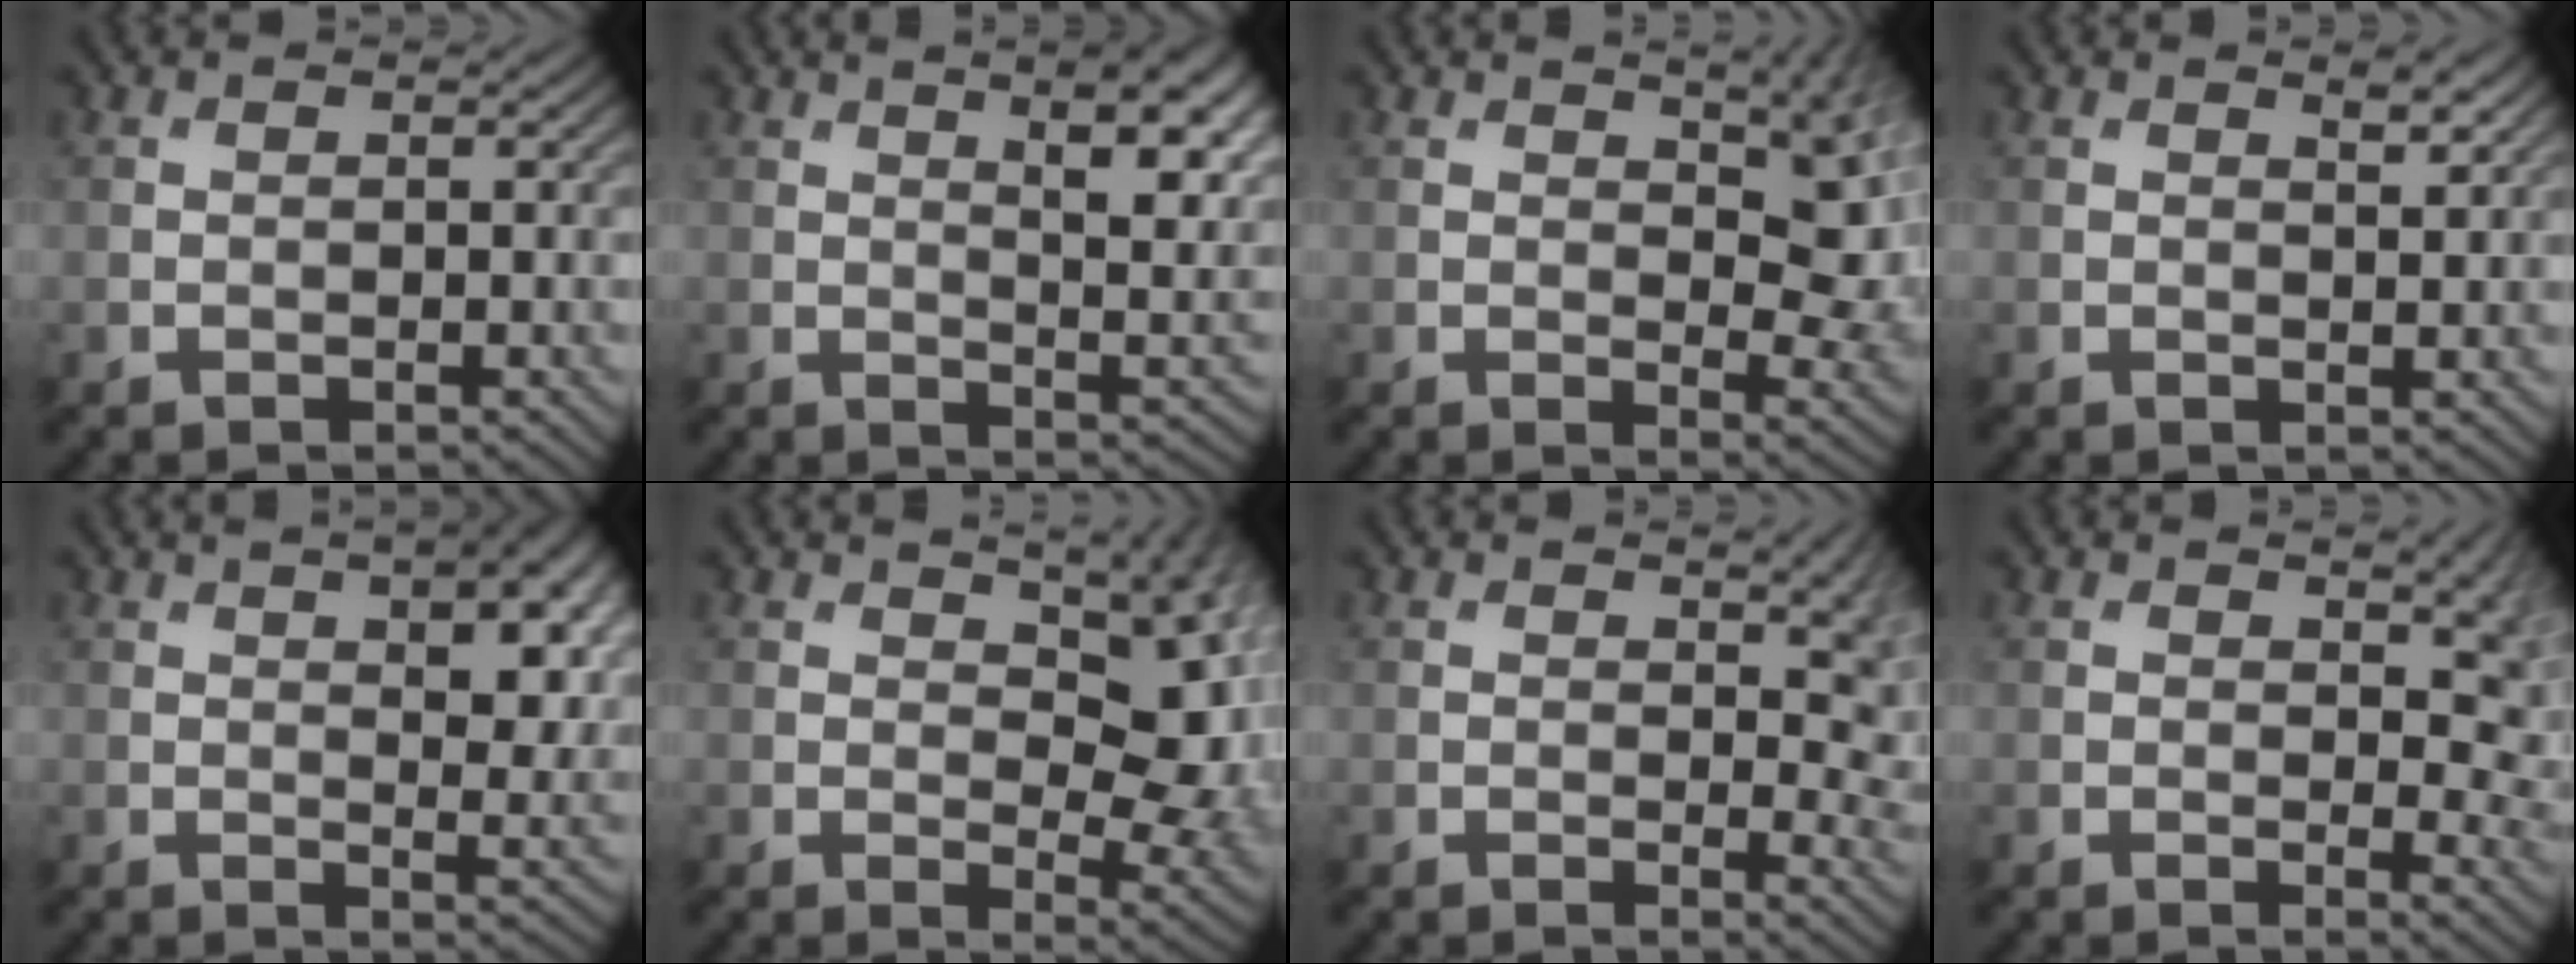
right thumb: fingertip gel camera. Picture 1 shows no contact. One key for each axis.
{"total": 11.1, "fx": 4.9, "fy": 4.3, "fz": 9.0, "tx": -0.118, "ty": 0.020, "tz": 0.061}
{"total": 9.1, "fx": 2.6, "fy": 4.4, "fz": 7.5, "tx": -0.092, "ty": -0.011, "tz": 0.053}
{"total": 1.5, "fx": 1.1, "fy": 0.2, "fz": 0.9, "tx": -0.016, "ty": -0.002, "tz": 0.019}
{"total": 10.4, "fx": 3.4, "fy": 4.6, "fz": 8.6, "tx": -0.117, "ty": 0.010, "tz": 0.047}
{"total": 10.8, "fx": 3.2, "fy": 5.6, "fz": 8.7, "tx": -0.120, "ty": -0.009, "tz": 0.059}
{"total": 6.7, "fx": 1.3, "fy": 3.2, "fz": 5.7, "tx": -0.068, "ty": -0.010, "tz": 0.024}
{"total": 6.1, "fx": 1.4, "fy": 3.2, "fz": 5.0, "tx": -0.058, "ty": -0.007, "tz": 0.023}